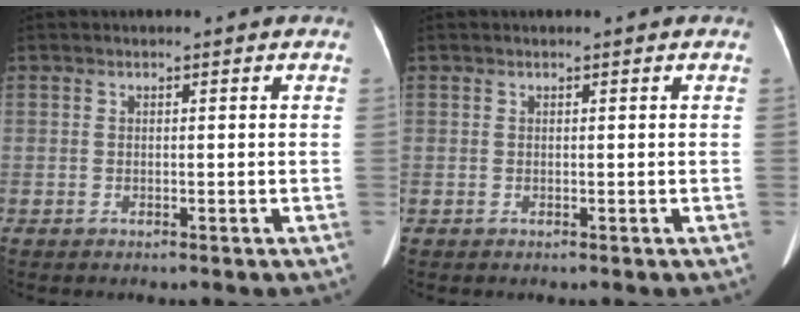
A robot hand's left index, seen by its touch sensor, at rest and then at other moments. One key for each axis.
{"total": 0.0}